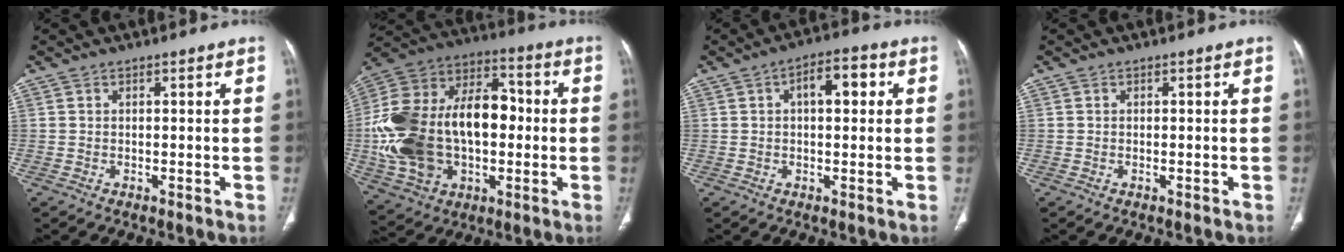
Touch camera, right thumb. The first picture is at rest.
{"total": 27.9, "force": [-1.4, 18.0, 21.2], "torque": [-0.402, 0.030, -0.011]}
{"total": 6.4, "force": [1.5, 3.2, 5.4], "torque": [-0.065, 0.015, 0.016]}
{"total": 0.0}